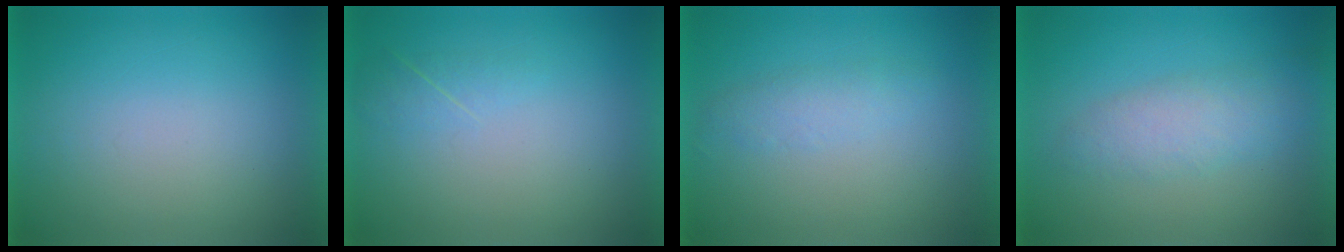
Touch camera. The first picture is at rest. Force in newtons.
{"total": 1.9}
{"total": 2.5}
{"total": 3.2}